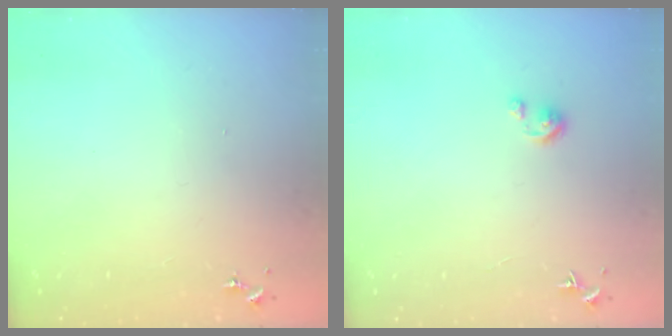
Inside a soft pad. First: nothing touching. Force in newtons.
{"total": 2.7, "press": 2.6, "slide": 0.3}